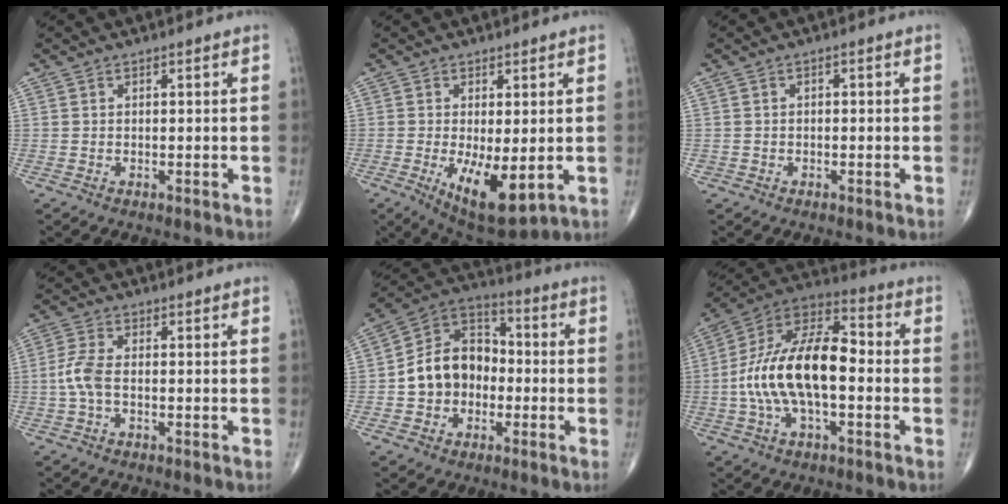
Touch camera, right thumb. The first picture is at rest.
{"total": 10.5, "force": [-2.1, 4.2, 9.4], "torque": [-0.147, -0.027, -0.019]}
{"total": 0.9, "force": [-0.3, 0.8, 0.3], "torque": [0.003, 0.004, -0.008]}
{"total": 4.5, "force": [-0.8, 2.1, 3.9], "torque": [-0.099, 0.010, -0.021]}
{"total": 13.3, "force": [-1.7, 10.4, 8.1], "torque": [-0.107, 0.042, -0.042]}
{"total": 19.1, "force": [-1.9, 9.2, 16.7], "torque": [-0.309, 0.044, -0.040]}